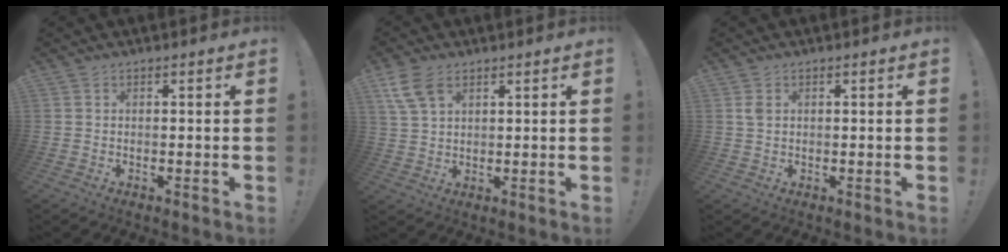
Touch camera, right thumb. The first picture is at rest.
{"total": 7.6, "force": [4.0, 4.1, 5.0], "torque": [-0.098, -0.007, 0.080]}
{"total": 1.7, "force": [0.7, 1.1, 1.0], "torque": [-0.020, 0.001, 0.012]}